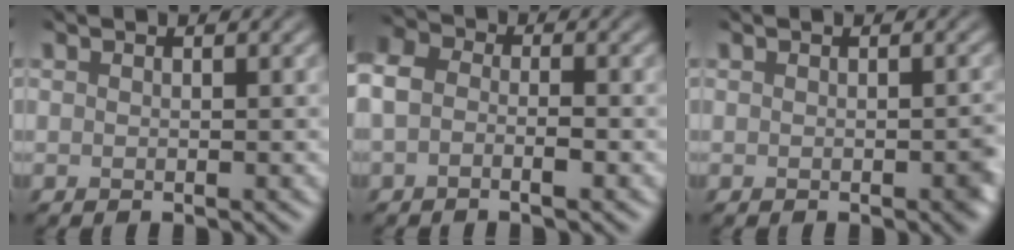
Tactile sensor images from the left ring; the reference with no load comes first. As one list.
[{"total": 2.7, "force": [-1.6, 1.4, 1.5], "torque": [-0.036, -0.001, -0.031]}, {"total": 0.9, "force": [-0.2, 0.3, 0.9], "torque": [-0.017, -0.001, 0.003]}]